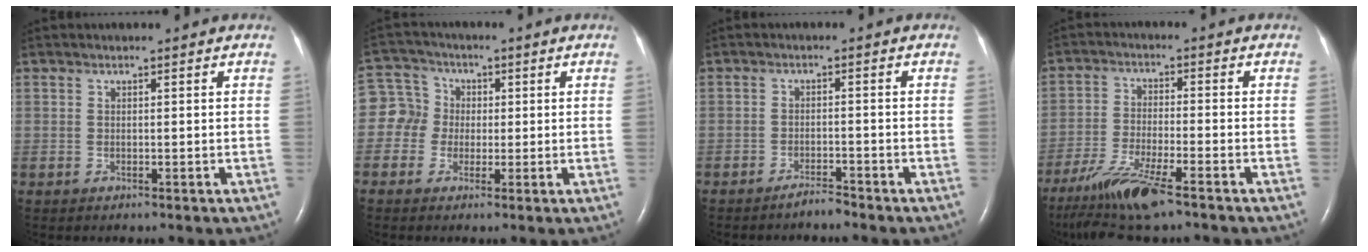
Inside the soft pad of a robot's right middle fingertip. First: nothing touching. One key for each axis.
{"total": 5.8, "fx": -0.1, "fy": 5.5, "fz": 1.8, "tx": -0.051, "ty": 0.027, "tz": -0.005}
{"total": 1.9, "fx": -1.9, "fy": 0.1, "fz": 0.4, "tx": -0.008, "ty": -0.002, "tz": -0.032}
{"total": 10.5, "fx": -7.4, "fy": 1.1, "fz": 7.3, "tx": -0.148, "ty": -0.032, "tz": -0.134}